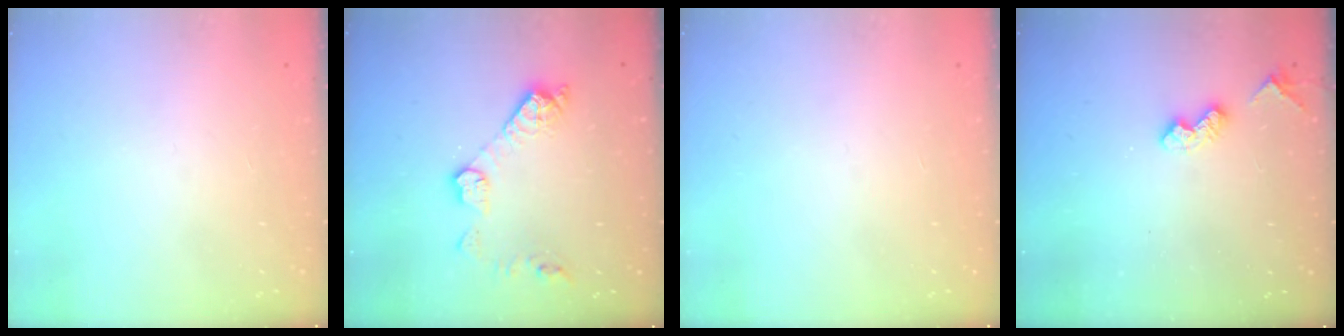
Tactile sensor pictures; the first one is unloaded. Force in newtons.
{"total": 10.9, "press": 10.9, "slide": 0.7}
{"total": 0.0}
{"total": 5.2, "press": 5.2, "slide": 0.8}